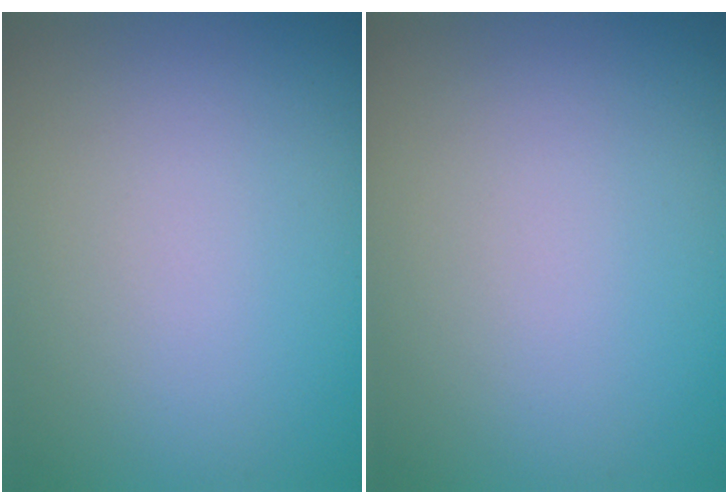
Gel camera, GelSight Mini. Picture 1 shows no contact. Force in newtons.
{"total": 0.0}